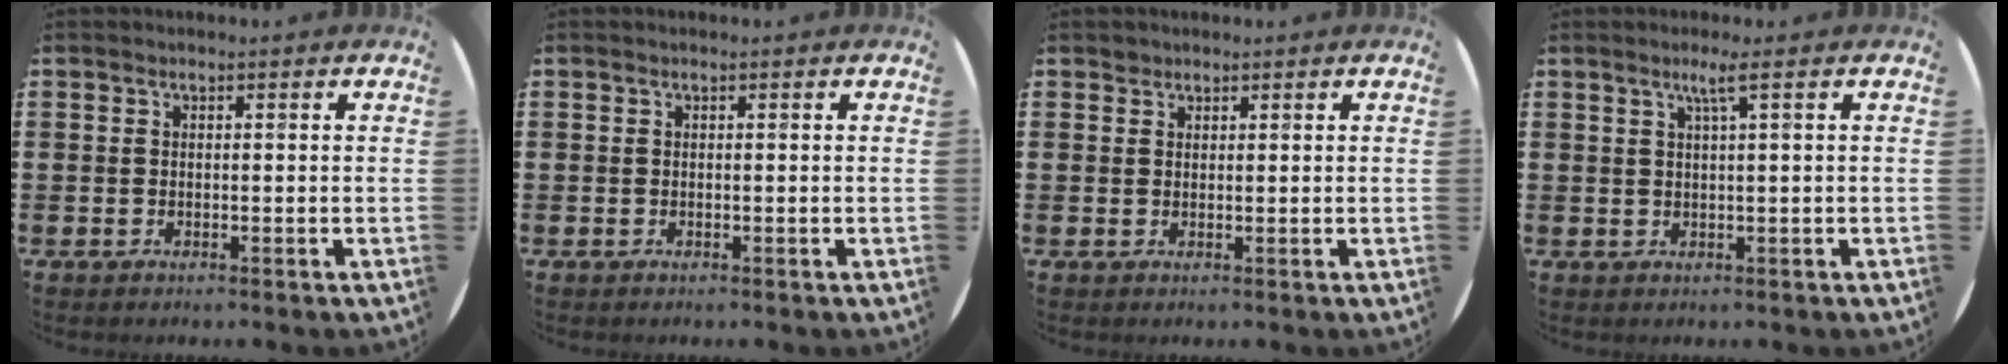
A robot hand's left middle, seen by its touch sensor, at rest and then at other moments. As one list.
[{"total": 0.0}, {"total": 0.9, "force": [0.8, 0.4, -0.1], "torque": [0.008, -0.002, 0.013]}, {"total": 2.3, "force": [1.2, -0.2, 2.0], "torque": [-0.039, 0.000, 0.018]}]